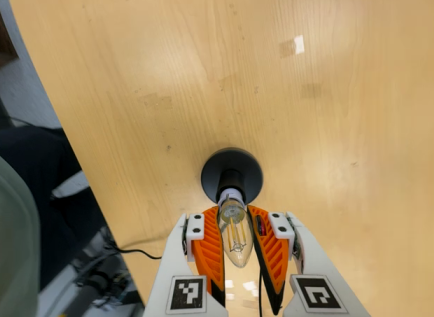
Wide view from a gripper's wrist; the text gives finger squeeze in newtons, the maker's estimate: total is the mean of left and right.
{"total": 20.3, "left": 20.1, "right": 20.5}